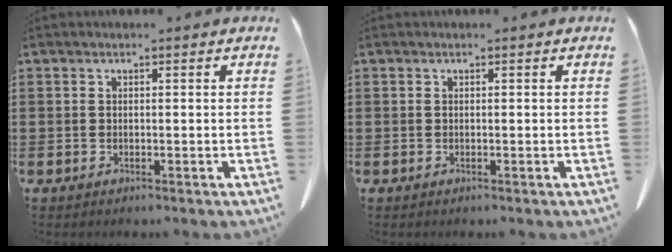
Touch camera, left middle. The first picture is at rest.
{"total": 0.0}